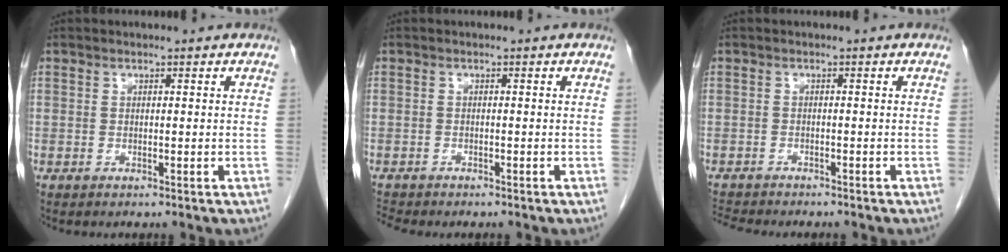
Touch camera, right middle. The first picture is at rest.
{"total": 2.2, "force": [-2.2, 0.4, 0.4], "torque": [-0.011, -0.008, -0.034]}
{"total": 5.3, "force": [-5.0, 0.9, 1.5], "torque": [-0.025, -0.010, -0.078]}